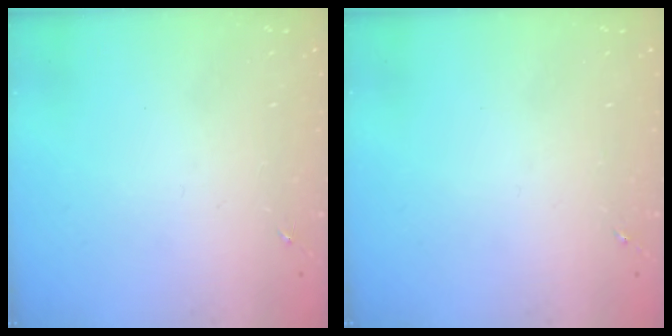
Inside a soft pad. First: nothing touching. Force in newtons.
{"total": 0.0}